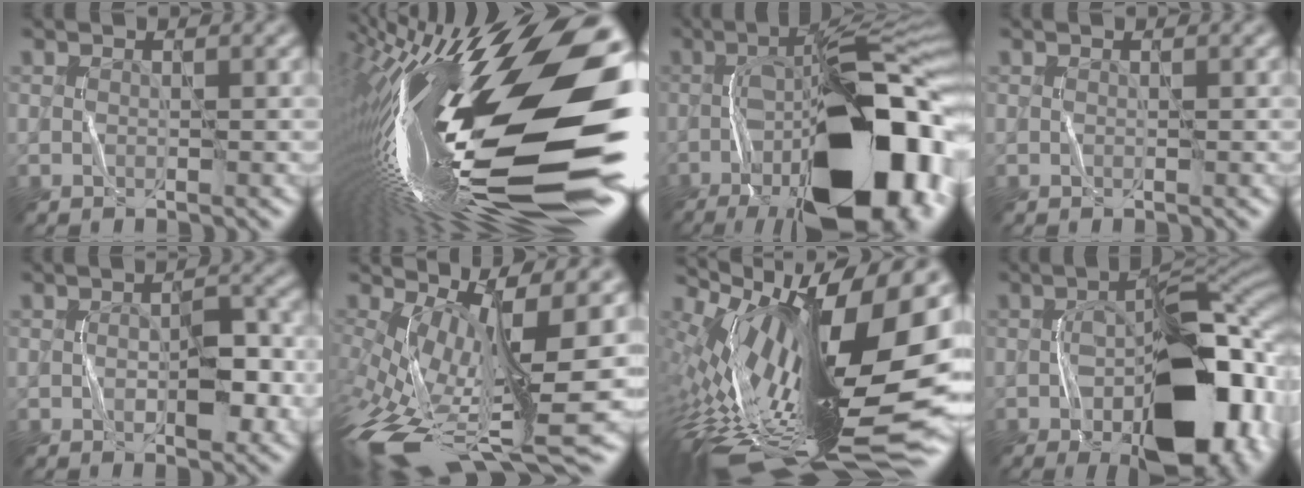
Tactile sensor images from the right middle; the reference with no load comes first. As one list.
[{"total": 21.0, "force": [-1.9, 6.3, 20.0], "torque": [-0.364, -0.026, -0.044]}, {"total": 19.4, "force": [-8.0, 7.2, 16.2], "torque": [-0.240, 0.023, -0.131]}, {"total": 0.0}, {"total": 4.0, "force": [-1.0, 1.9, 3.4], "torque": [-0.049, 0.005, -0.015]}, {"total": 13.3, "force": [-3.2, 3.6, 12.4], "torque": [-0.238, -0.026, -0.039]}, {"total": 18.6, "force": [0.4, 7.4, 17.1], "torque": [-0.288, 0.001, -0.003]}, {"total": 15.6, "force": [-5.4, 7.6, 12.5], "torque": [-0.156, -0.004, -0.088]}]